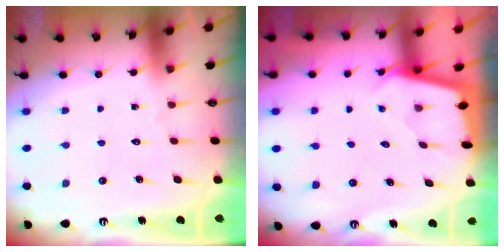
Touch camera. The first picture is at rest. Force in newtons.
{"total": 2.0, "press": 2.0, "slide": 0.2}